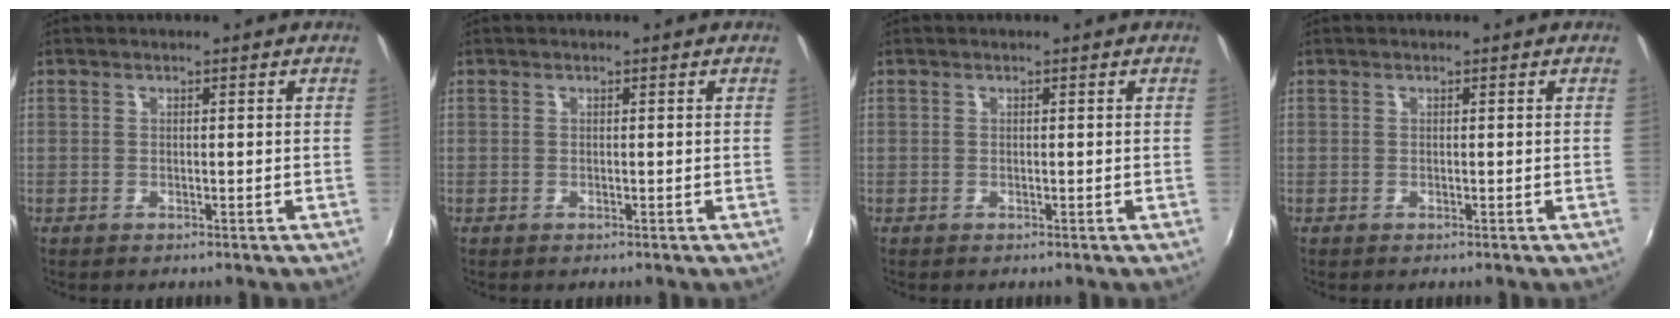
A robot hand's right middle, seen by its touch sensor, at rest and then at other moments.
{"total": 0.0}
{"total": 0.0}
{"total": 0.0}